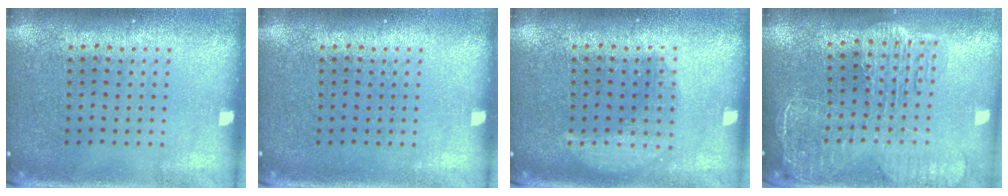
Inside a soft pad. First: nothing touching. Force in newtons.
{"total": 0.0}
{"total": 2.3, "press": 2.3, "slide": 0.3}
{"total": 2.7, "press": 2.3, "slide": 1.4}